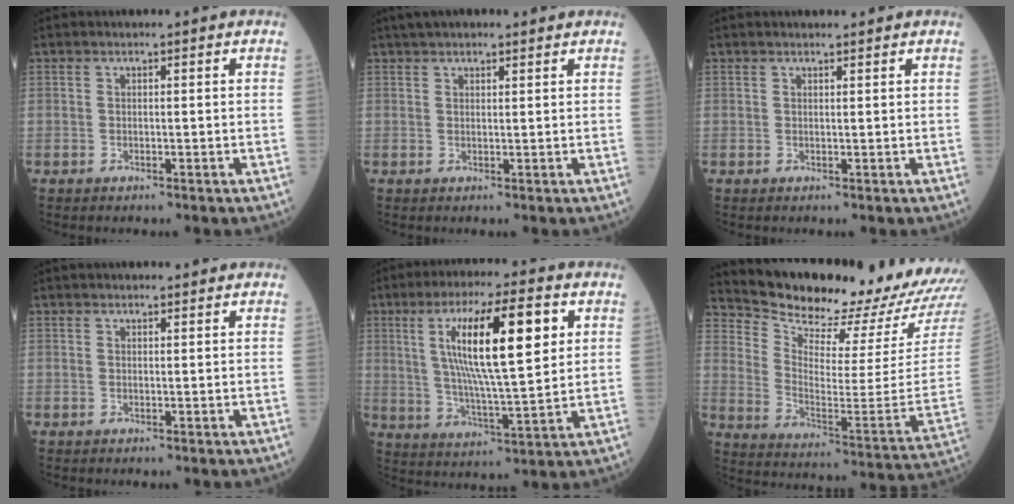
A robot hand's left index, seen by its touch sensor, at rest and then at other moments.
{"total": 5.4, "force": [4.5, 1.3, 2.8], "torque": [-0.043, 0.034, 0.069]}
{"total": 2.0, "force": [1.8, 0.0, 0.8], "torque": [-0.009, 0.008, 0.022]}
{"total": 2.7, "force": [2.5, 0.4, 1.0], "torque": [-0.011, 0.021, 0.029]}
{"total": 15.6, "force": [4.4, 2.2, 14.8], "torque": [-0.274, 0.007, 0.075]}
{"total": 21.8, "force": [20.7, 0.7, 6.6], "torque": [-0.135, -0.121, 0.289]}